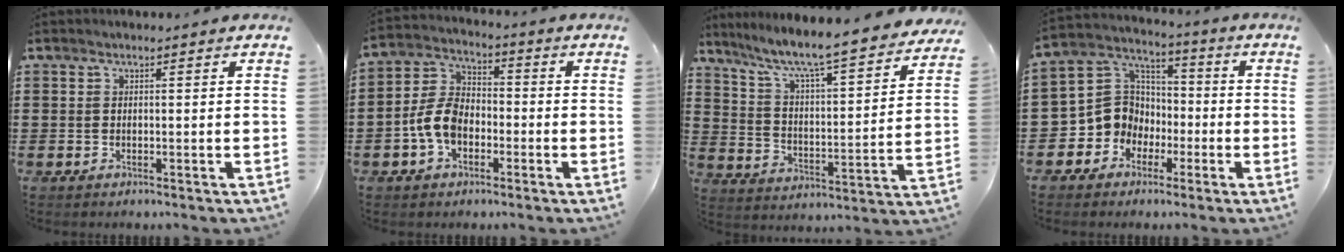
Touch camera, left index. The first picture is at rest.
{"total": 7.4, "force": [-2.7, 4.9, 4.9], "torque": [-0.129, 0.009, -0.061]}
{"total": 6.6, "force": [5.6, 0.0, 3.4], "torque": [-0.091, -0.050, 0.086]}
{"total": 8.9, "force": [-2.1, 8.4, 2.3], "torque": [-0.098, 0.003, -0.042]}